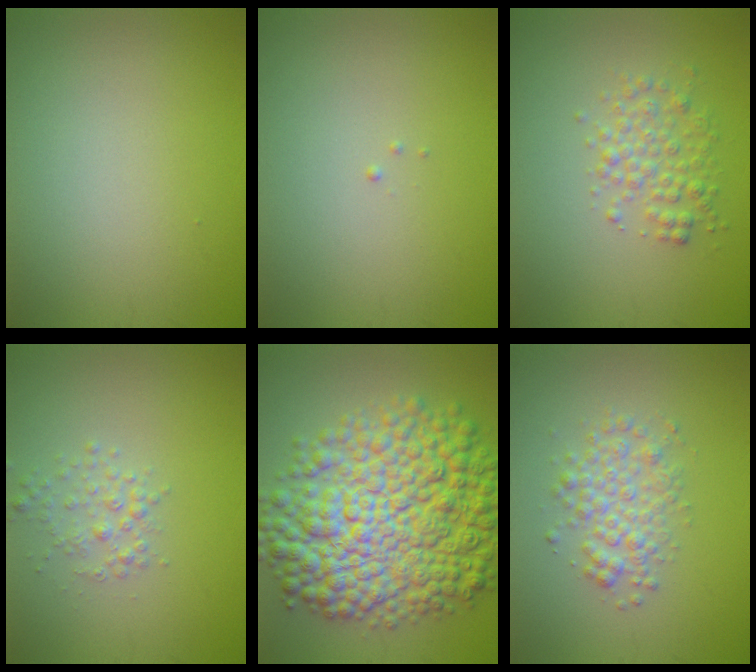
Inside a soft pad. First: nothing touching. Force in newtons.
{"total": 0.0}
{"total": 2.6, "press": 2.6, "slide": 0.0}
{"total": 1.7, "press": 1.7, "slide": 0.1}
{"total": 13.0, "press": 13.0, "slide": 0.1}
{"total": 3.0, "press": 3.0, "slide": 0.1}